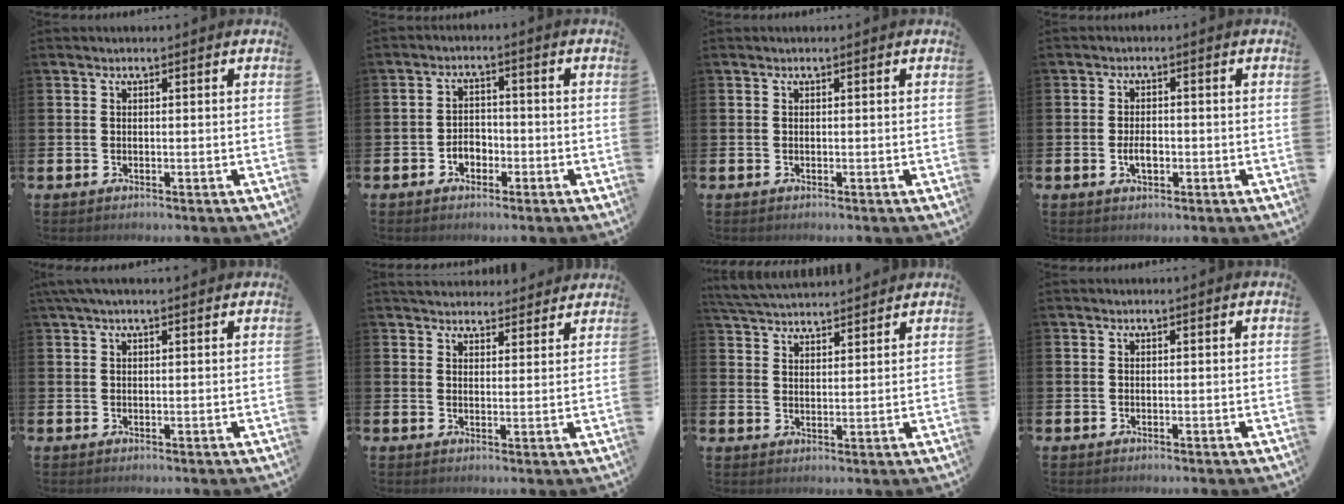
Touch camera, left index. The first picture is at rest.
{"total": 2.8, "force": [-1.5, 2.0, 1.2], "torque": [-0.024, 0.006, -0.034]}
{"total": 0.0}
{"total": 2.6, "force": [-0.6, 1.5, 2.1], "torque": [-0.029, -0.002, -0.013]}
{"total": 1.8, "force": [1.3, 0.2, 1.2], "torque": [-0.022, 0.002, 0.022]}
{"total": 4.0, "force": [3.9, 1.0, 0.1], "torque": [0.002, -0.021, 0.070]}
{"total": 4.5, "force": [4.5, 0.6, 0.2], "torque": [-0.023, -0.022, 0.084]}
{"total": 0.0}